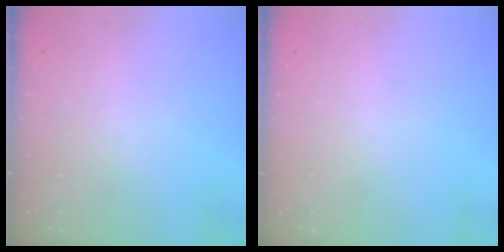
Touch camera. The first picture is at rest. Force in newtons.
{"total": 0.0}